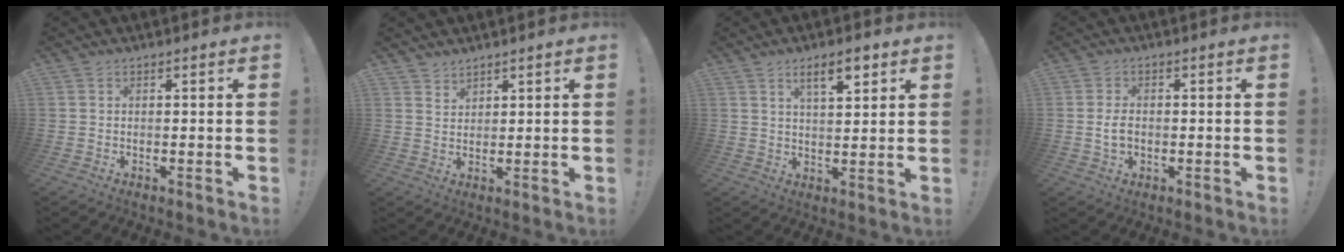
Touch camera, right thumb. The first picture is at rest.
{"total": 2.6, "force": [2.5, 0.8, -0.1], "torque": [0.010, -0.022, 0.045]}
{"total": 7.5, "force": [4.5, 2.4, 5.6], "torque": [-0.078, -0.019, 0.072]}
{"total": 4.0, "force": [-0.4, 2.5, 3.1], "torque": [-0.045, 0.001, -0.010]}